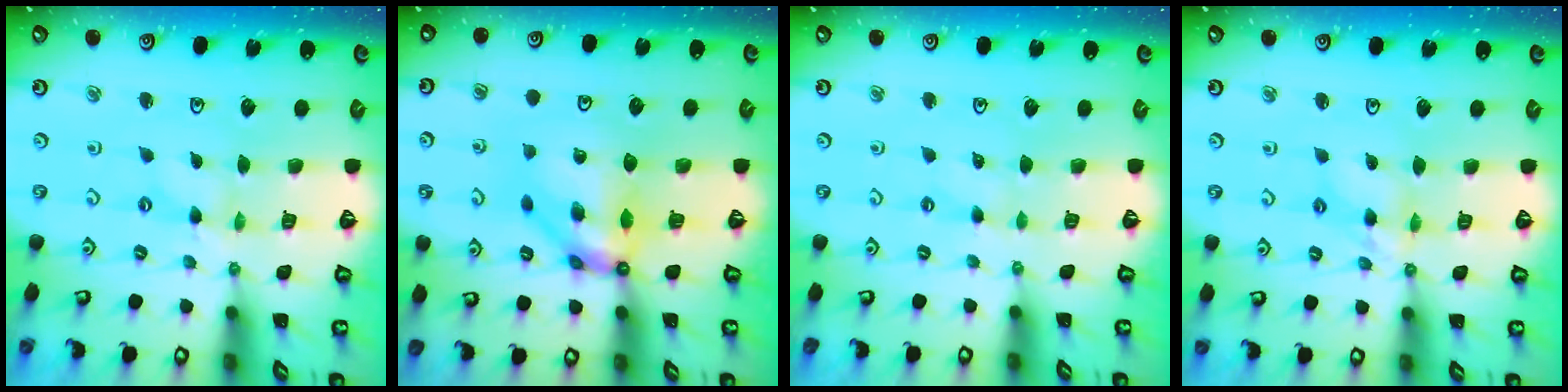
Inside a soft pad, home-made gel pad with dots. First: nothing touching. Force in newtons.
{"total": 8.9, "press": 8.9, "slide": 0.6}
{"total": 1.1, "press": 1.0, "slide": 0.3}
{"total": 5.9, "press": 5.9, "slide": 0.7}